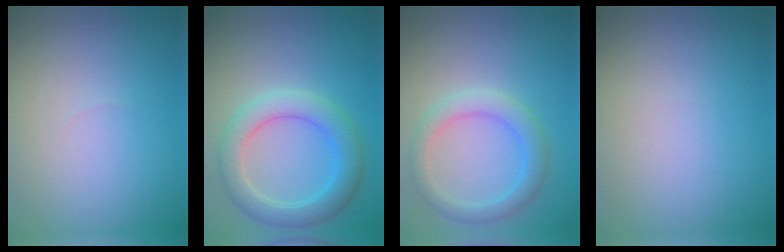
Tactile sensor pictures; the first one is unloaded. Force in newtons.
{"total": 4.6, "press": 4.6, "slide": 0.3}
{"total": 3.0, "press": 3.0, "slide": 0.2}
{"total": 0.0}